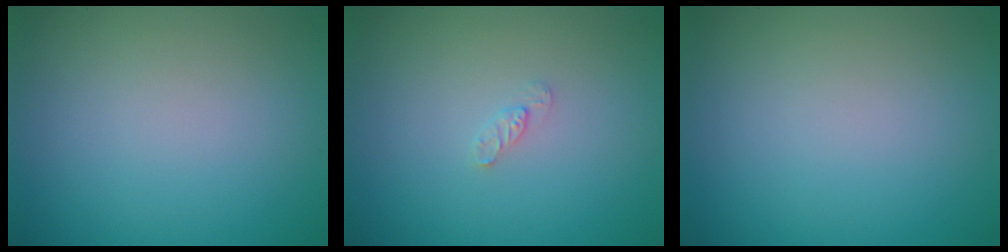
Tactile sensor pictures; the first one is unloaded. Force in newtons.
{"total": 0.9, "press": 0.8, "slide": 0.2}
{"total": 0.0}